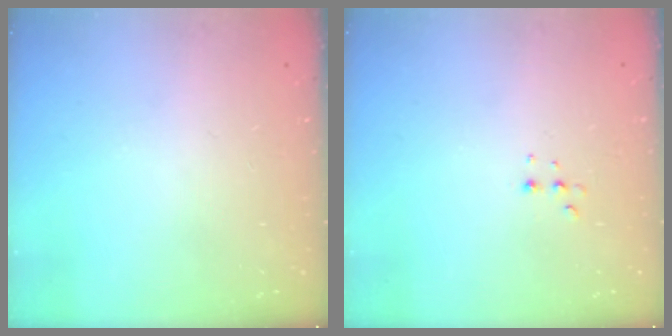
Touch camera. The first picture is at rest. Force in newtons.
{"total": 4.2, "press": 4.1, "slide": 0.9}